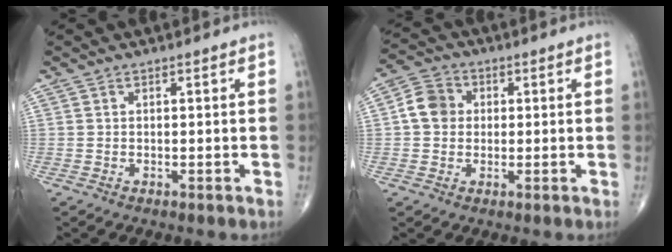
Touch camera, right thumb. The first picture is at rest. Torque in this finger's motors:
{"motor_torque": [0.24, 1.13, 0.79, 0.05, 0.06]}